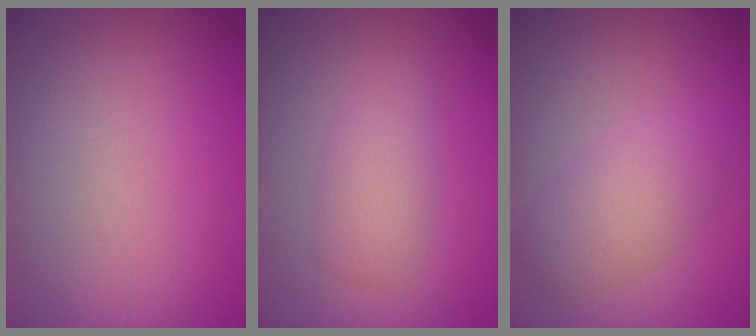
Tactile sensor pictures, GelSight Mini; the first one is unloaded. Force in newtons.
{"total": 2.6, "press": 2.6, "slide": 0.1}
{"total": 3.6, "press": 3.6, "slide": 0.2}